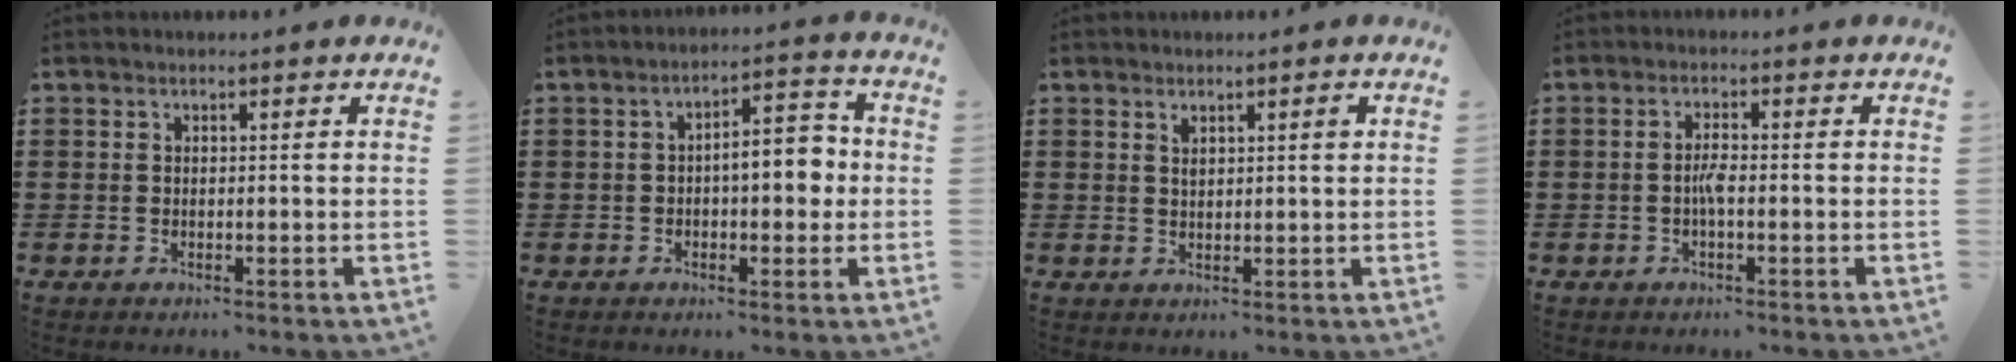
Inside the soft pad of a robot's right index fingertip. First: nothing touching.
{"total": 6.1, "force": [-0.4, 2.9, 5.3], "torque": [-0.073, 0.005, -0.015]}
{"total": 1.7, "force": [0.8, 0.3, 1.4], "torque": [-0.020, -0.001, 0.011]}
{"total": 2.4, "force": [-0.7, 0.3, 2.3], "torque": [-0.052, -0.002, -0.015]}